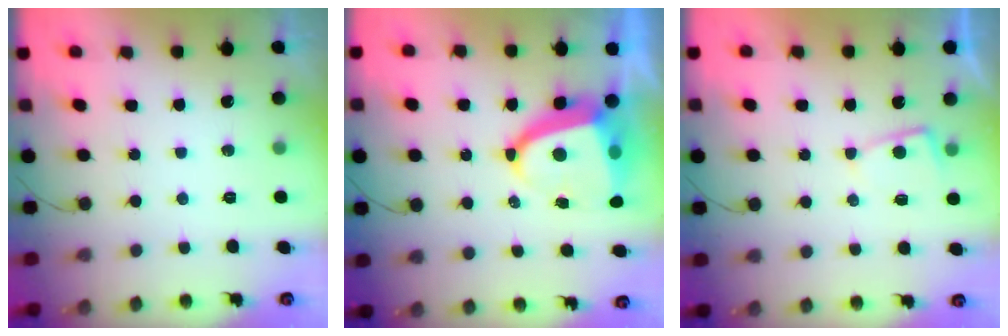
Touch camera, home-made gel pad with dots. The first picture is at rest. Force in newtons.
{"total": 10.3, "press": 10.2, "slide": 1.2}
{"total": 3.6, "press": 3.6, "slide": 0.4}